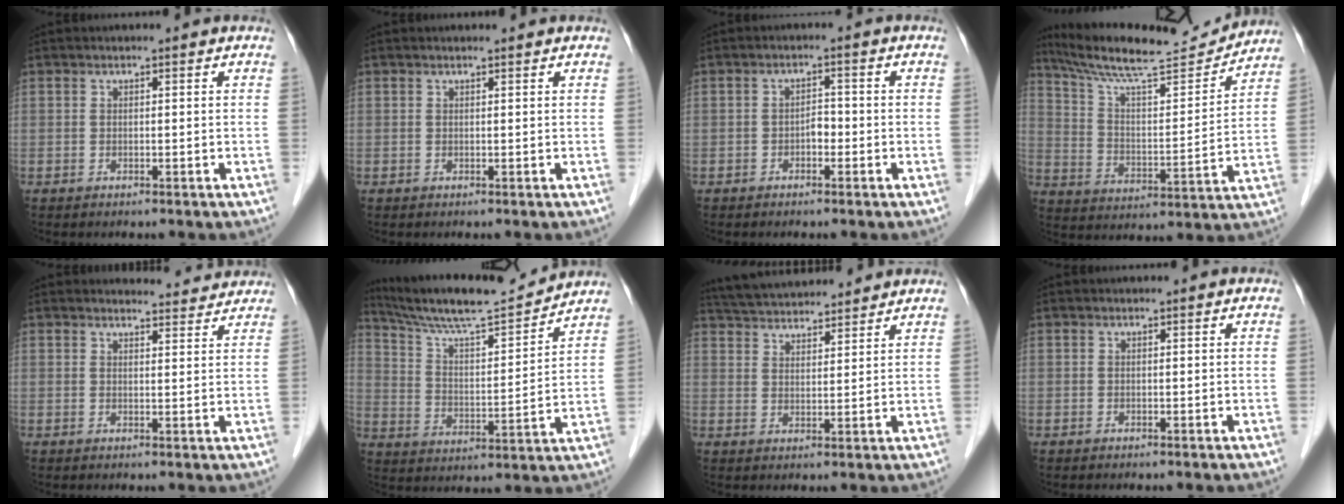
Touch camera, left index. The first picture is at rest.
{"total": 1.2, "force": [1.1, 0.0, 0.4], "torque": [-0.008, 0.007, 0.015]}
{"total": 1.8, "force": [-0.9, 1.0, 1.3], "torque": [-0.016, 0.004, -0.017]}
{"total": 17.7, "force": [16.6, 0.9, 6.2], "torque": [-0.114, -0.004, 0.265]}
{"total": 5.8, "force": [5.7, 1.0, 0.3], "torque": [-0.001, 0.001, 0.056]}
{"total": 15.4, "force": [14.6, 0.2, 5.2], "torque": [-0.102, 0.002, 0.243]}
{"total": 12.3, "force": [11.6, 1.9, 3.5], "torque": [-0.065, 0.033, 0.185]}
{"total": 0.0}